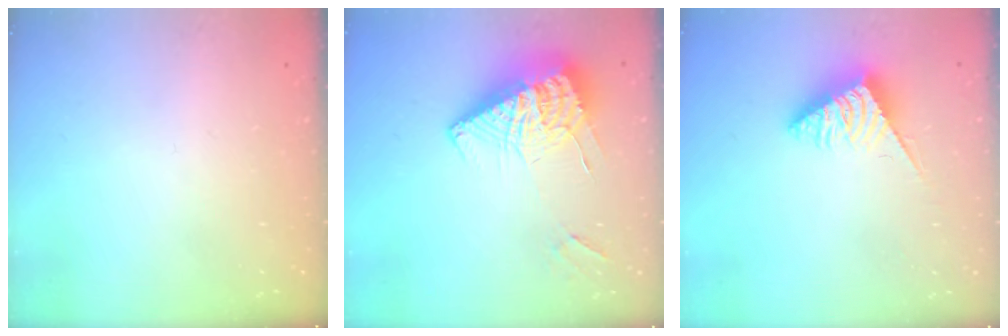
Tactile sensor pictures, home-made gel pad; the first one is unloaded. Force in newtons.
{"total": 15.0, "press": 14.8, "slide": 2.1}
{"total": 4.8, "press": 4.8, "slide": 0.5}